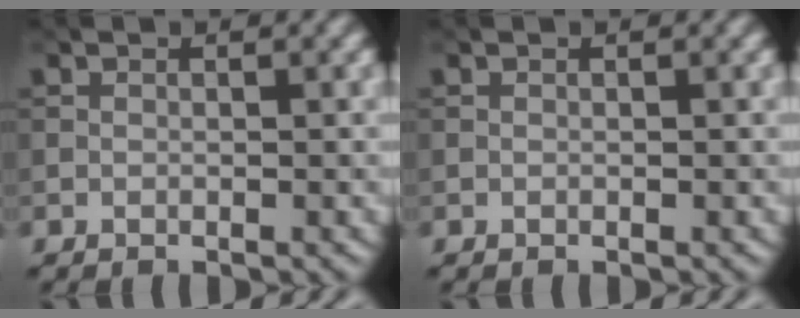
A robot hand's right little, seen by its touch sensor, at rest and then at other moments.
{"total": 0.0}